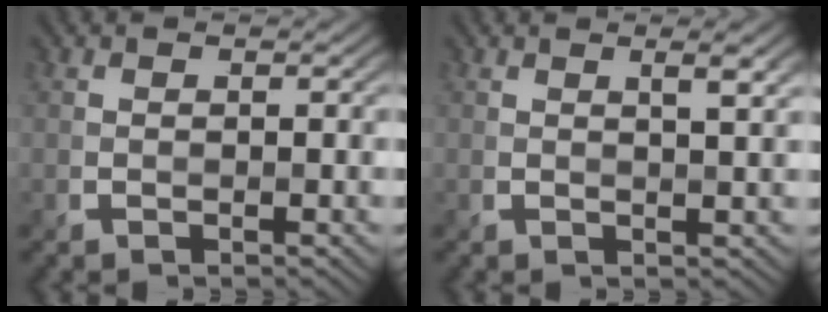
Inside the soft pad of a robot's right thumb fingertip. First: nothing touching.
{"total": 2.5, "force": [1.2, 0.5, 2.2], "torque": [-0.031, 0.002, 0.019]}